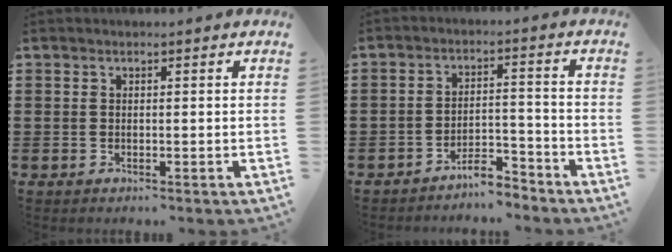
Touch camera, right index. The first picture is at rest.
{"total": 5.0, "force": [-4.8, 0.8, 1.1], "torque": [-0.020, 0.011, -0.097]}